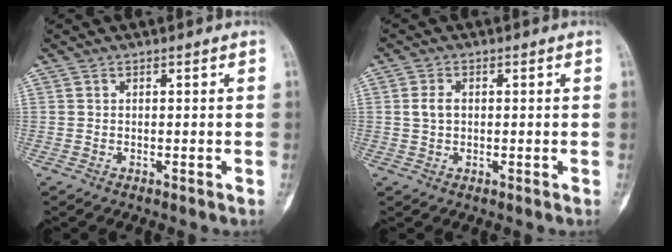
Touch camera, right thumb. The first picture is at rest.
{"total": 2.6, "force": [0.2, 1.8, 1.8], "torque": [-0.035, 0.006, 0.004]}